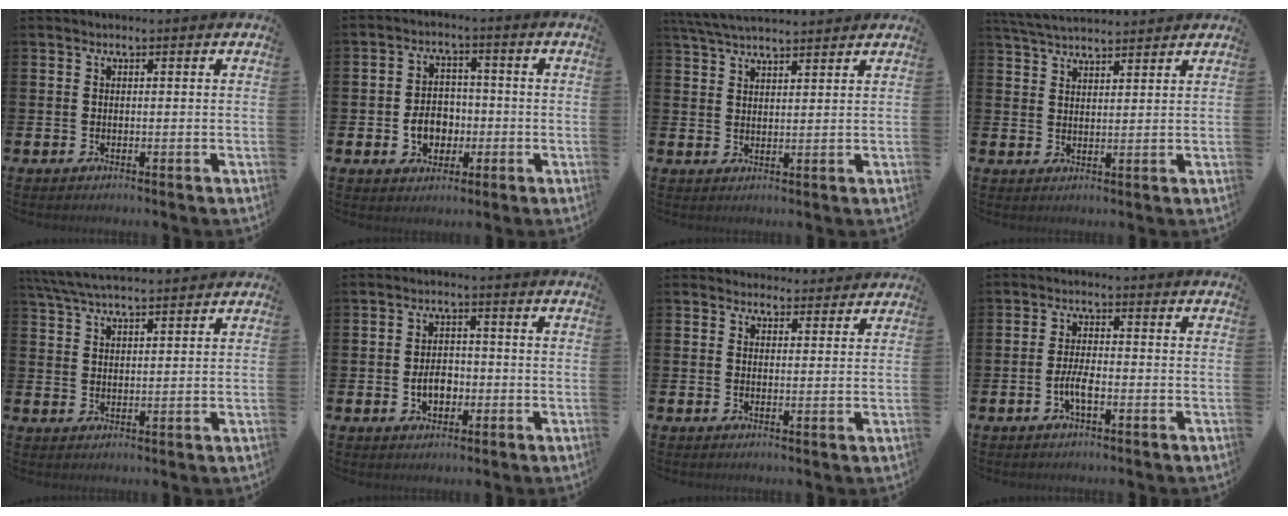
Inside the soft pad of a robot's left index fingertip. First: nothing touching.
{"total": 5.1, "force": [-1.2, 4.1, 2.9], "torque": [-0.041, 0.002, -0.029]}
{"total": 4.7, "force": [4.4, 0.7, 1.4], "torque": [-0.037, -0.012, 0.082]}
{"total": 4.3, "force": [4.2, 0.6, 0.8], "torque": [-0.026, -0.018, 0.076]}
{"total": 5.6, "force": [5.2, 0.6, 1.7], "torque": [-0.047, -0.021, 0.096]}
{"total": 3.8, "force": [-1.0, 2.6, 2.6], "torque": [-0.032, -0.004, -0.024]}
{"total": 3.2, "force": [3.0, 1.1, -0.3], "torque": [0.008, -0.014, 0.053]}
{"total": 3.2, "force": [-1.1, 1.1, 2.8], "torque": [-0.063, 0.004, -0.022]}